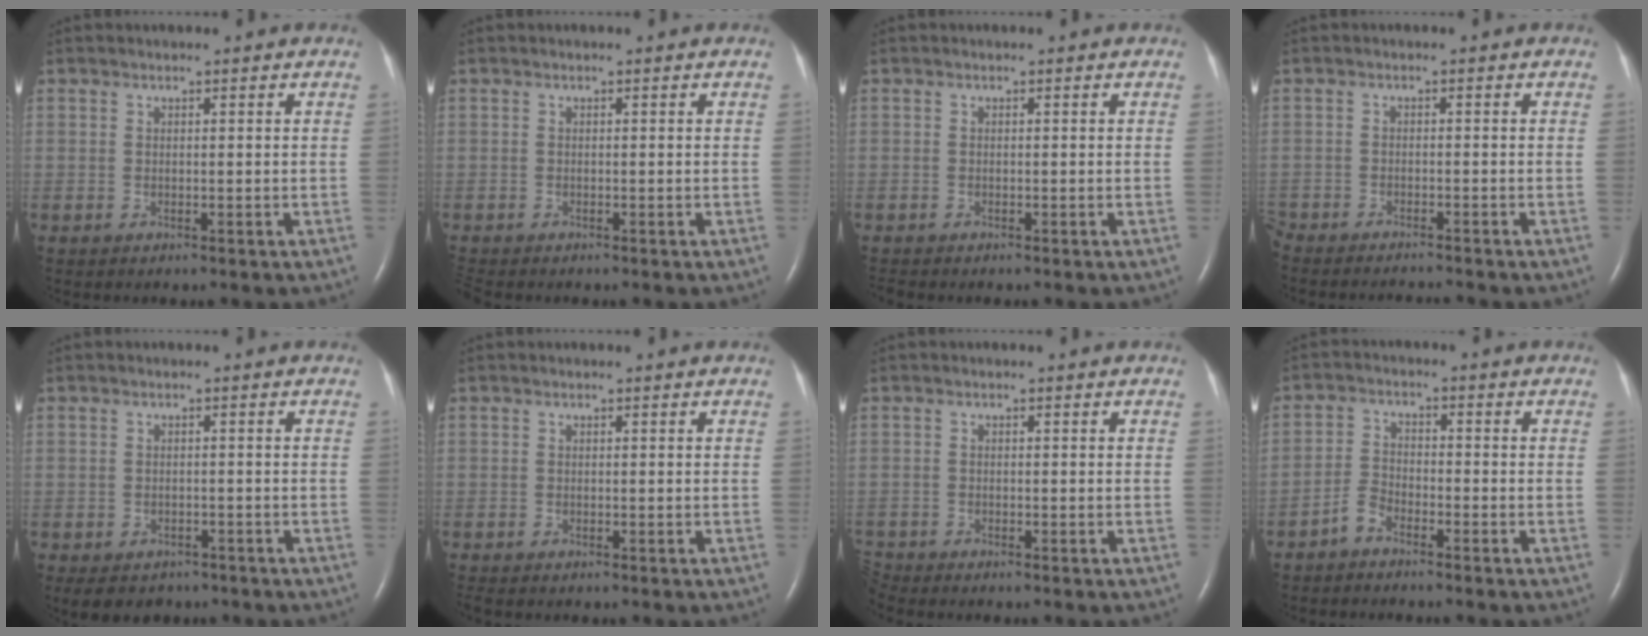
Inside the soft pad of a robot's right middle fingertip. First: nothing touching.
{"total": 1.1, "force": [-1.1, 0.1, 0.2], "torque": [-0.009, -0.006, -0.020]}
{"total": 0.8, "force": [-0.8, 0.0, 0.1], "torque": [-0.008, -0.004, -0.015]}
{"total": 6.7, "force": [-6.5, 0.2, 1.5], "torque": [-0.017, -0.012, -0.102]}
{"total": 7.3, "force": [-5.4, 4.4, 2.2], "torque": [-0.038, 0.001, -0.069]}
{"total": 0.6, "force": [-0.6, 0.0, 0.2], "torque": [-0.007, -0.002, -0.013]}
{"total": 1.5, "force": [-1.5, -0.3, -0.3], "torque": [-0.002, -0.012, -0.030]}
{"total": 2.9, "force": [-2.5, 1.1, 1.1], "torque": [-0.029, 0.000, -0.050]}